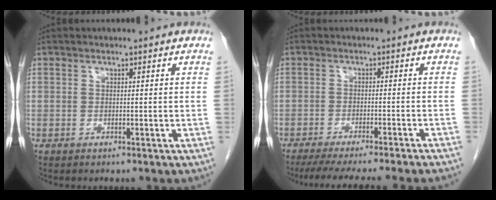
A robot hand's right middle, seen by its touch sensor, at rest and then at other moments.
{"total": 14.3, "force": [-12.6, -1.2, 6.7], "torque": [-0.080, -0.037, -0.177]}